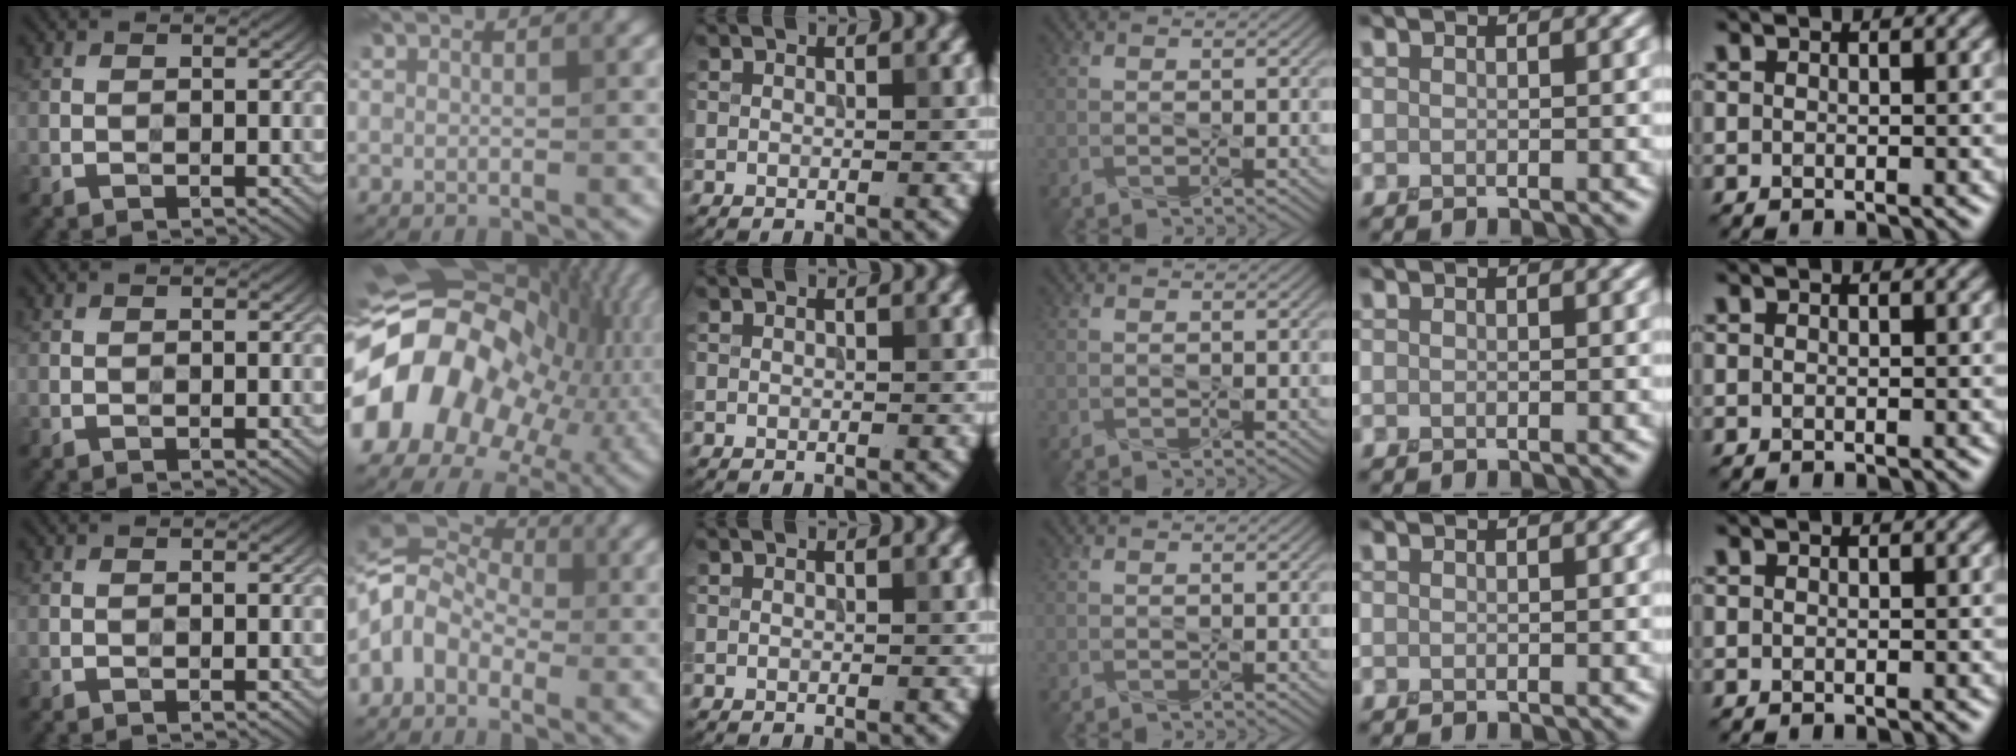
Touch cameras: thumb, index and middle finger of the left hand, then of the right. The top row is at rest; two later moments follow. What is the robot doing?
{"motion": "press", "object": "joystick"}